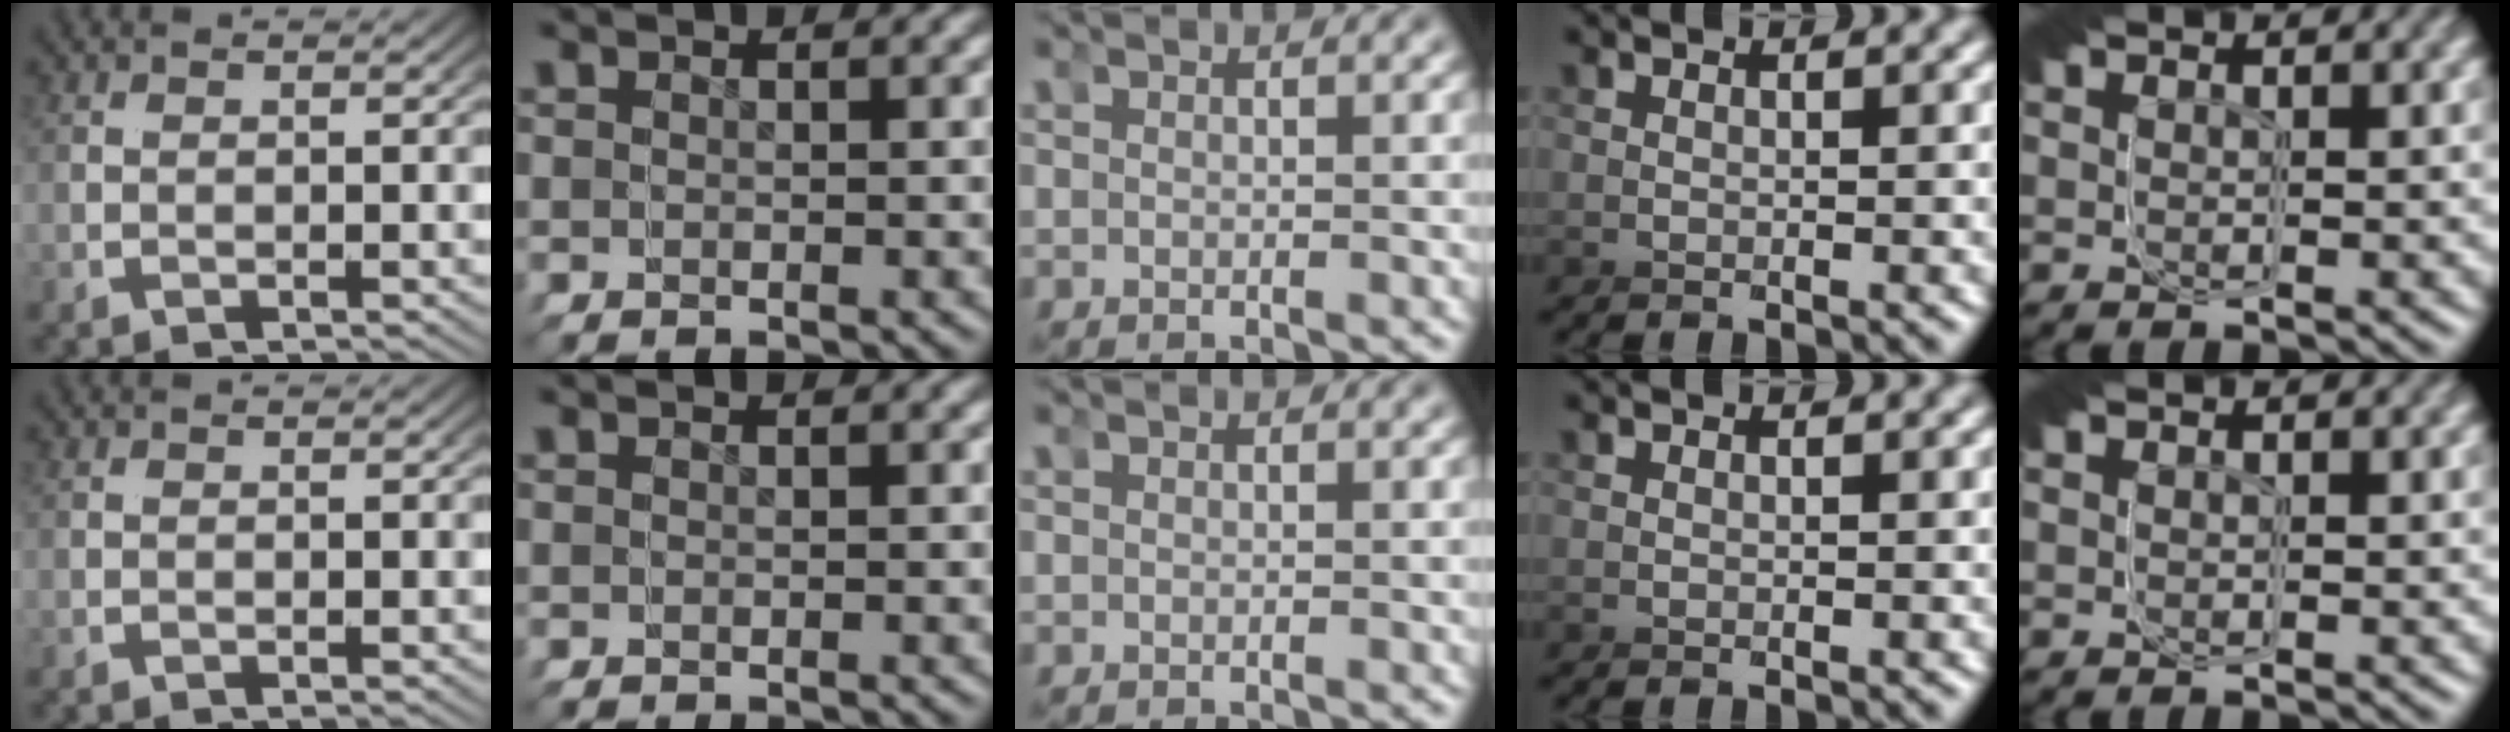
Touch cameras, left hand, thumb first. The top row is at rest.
{}